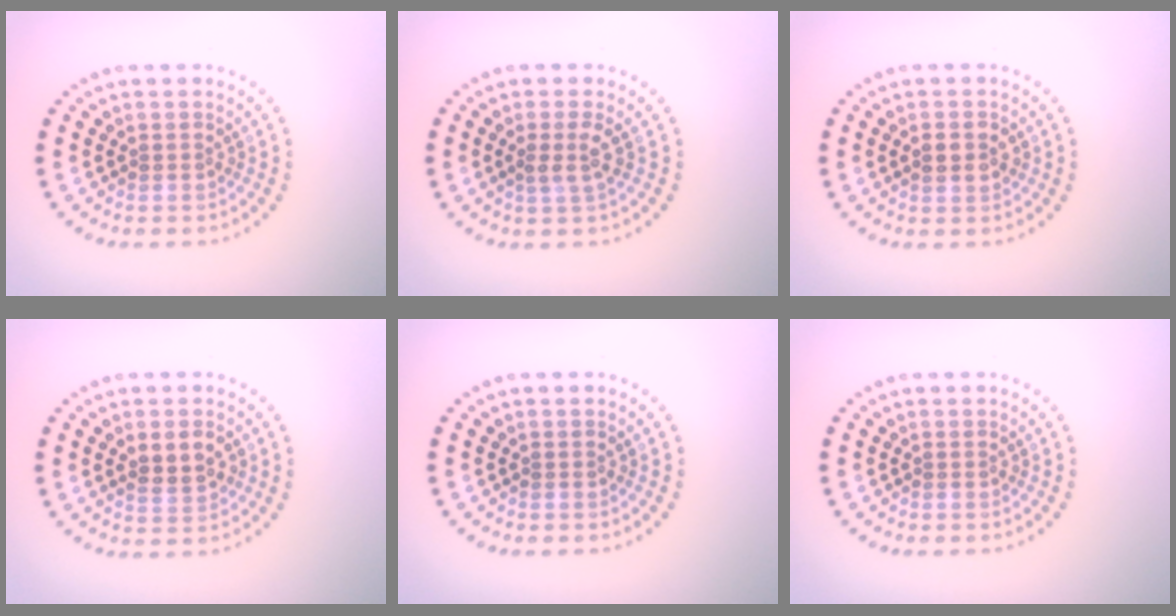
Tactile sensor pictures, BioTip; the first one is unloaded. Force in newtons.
{"total": 1.7, "press": 1.3, "slide": 1.1}
{"total": 2.6, "press": 2.6, "slide": 0.1}
{"total": 2.9, "press": 2.9, "slide": 0.4}
{"total": 0.0}
{"total": 0.0}